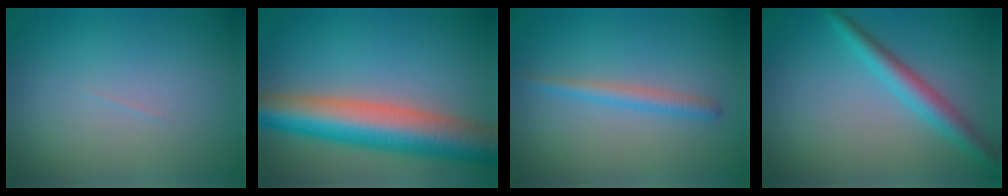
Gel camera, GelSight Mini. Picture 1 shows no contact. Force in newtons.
{"total": 10.0, "press": 10.0, "slide": 0.3}
{"total": 1.7, "press": 1.7, "slide": 0.0}
{"total": 3.2, "press": 3.2, "slide": 0.1}